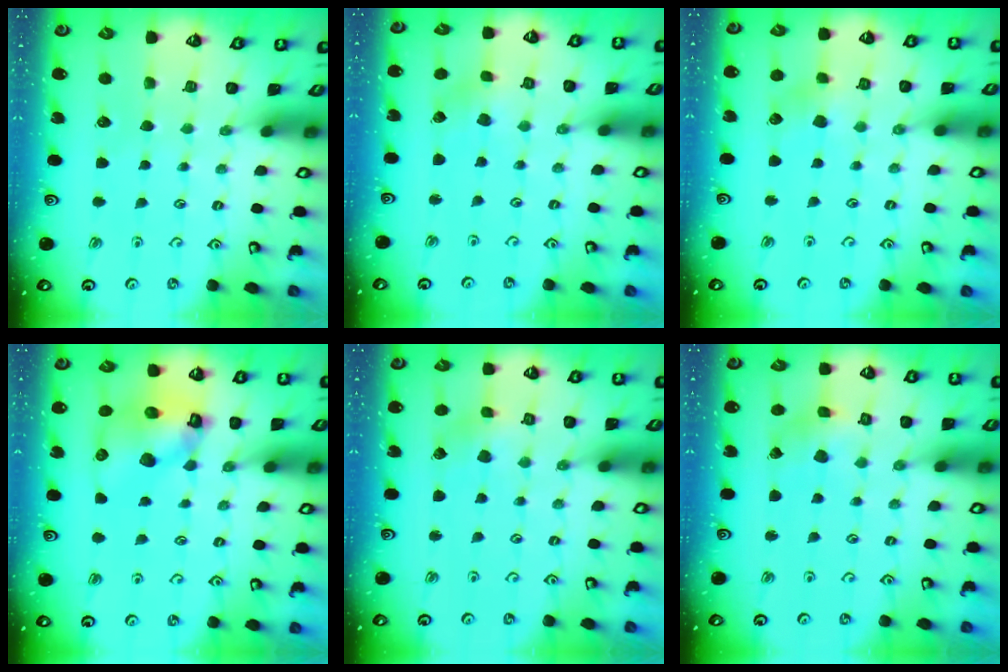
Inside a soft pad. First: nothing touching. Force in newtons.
{"total": 1.8, "press": 1.8, "slide": 0.3}
{"total": 6.1, "press": 6.1, "slide": 0.3}
{"total": 11.2, "press": 11.2, "slide": 0.9}
{"total": 2.8, "press": 2.8, "slide": 0.3}
{"total": 2.4, "press": 2.4, "slide": 0.5}